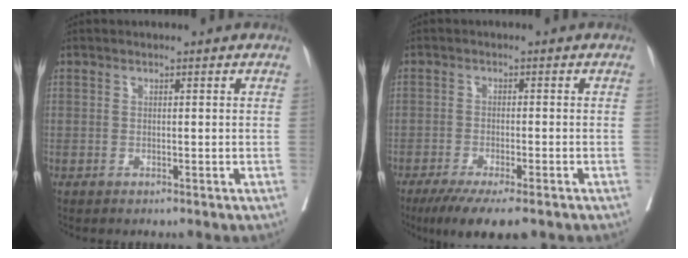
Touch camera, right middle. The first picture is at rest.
{"total": 9.2, "force": [-6.8, 1.7, 5.9], "torque": [-0.081, -0.016, -0.104]}